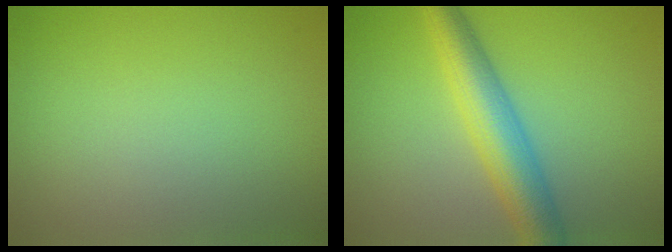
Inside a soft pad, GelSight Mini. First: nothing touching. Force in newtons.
{"total": 6.0, "press": 6.0, "slide": 0.1}